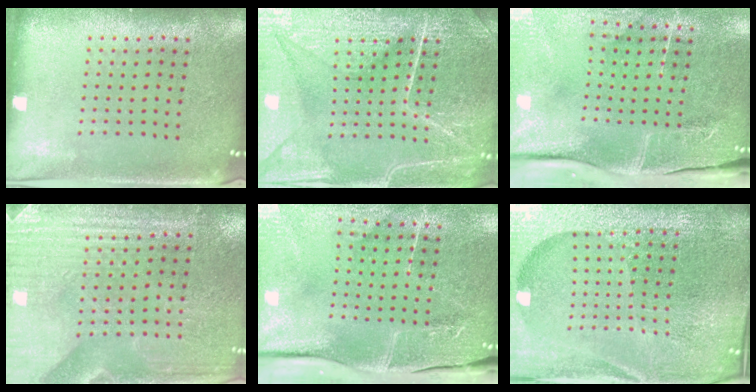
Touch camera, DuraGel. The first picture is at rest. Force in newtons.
{"total": 7.2, "press": 7.1, "slide": 0.8}
{"total": 4.9, "press": 3.9, "slide": 3.0}
{"total": 3.1, "press": 3.1, "slide": 0.6}
{"total": 4.2, "press": 3.8, "slide": 1.9}
{"total": 6.5, "press": 5.7, "slide": 3.3}